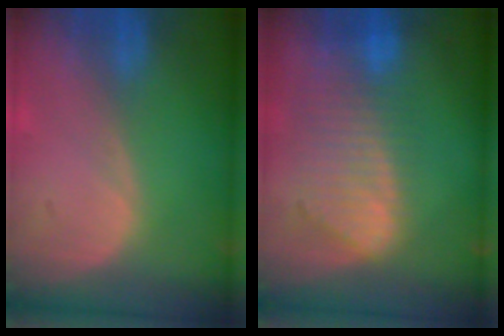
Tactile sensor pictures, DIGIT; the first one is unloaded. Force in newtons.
{"total": 9.2, "press": 8.1, "slide": 4.4}